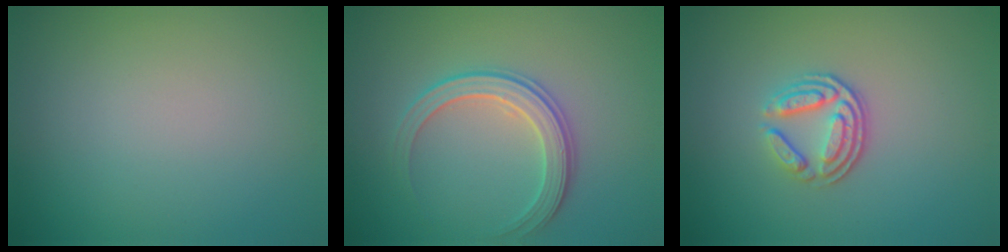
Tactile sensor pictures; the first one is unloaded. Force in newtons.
{"total": 2.8, "press": 2.8, "slide": 0.3}
{"total": 3.4, "press": 2.5, "slide": 2.2}